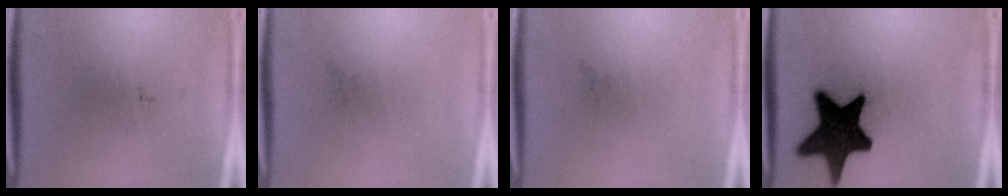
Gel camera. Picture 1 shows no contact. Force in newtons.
{"total": 0.0}
{"total": 0.0}
{"total": 18.9}